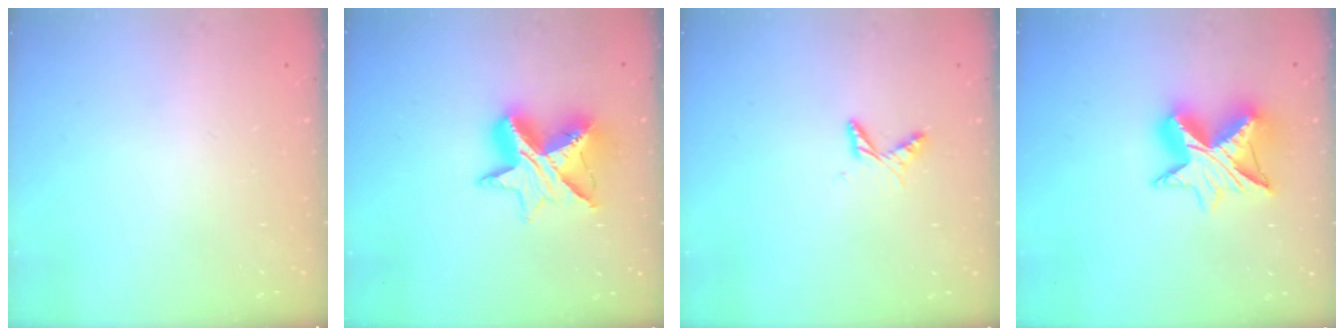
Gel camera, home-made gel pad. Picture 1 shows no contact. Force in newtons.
{"total": 12.6, "press": 12.6, "slide": 1.0}
{"total": 5.9, "press": 5.9, "slide": 0.5}
{"total": 12.1, "press": 12.0, "slide": 0.9}